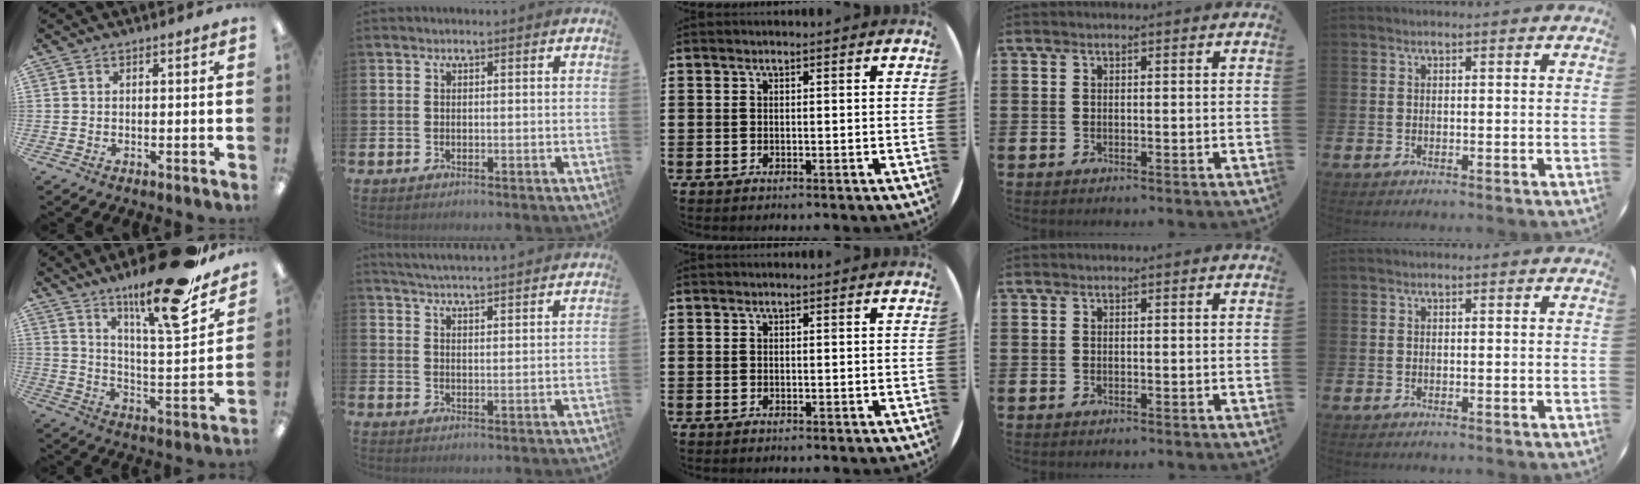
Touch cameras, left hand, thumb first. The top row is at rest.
{"thumb": {"total": 20.7, "force": [15.6, 3.9, 13.0], "torque": [-0.204, -0.104, 0.248]}, "index": {"total": 4.8, "force": [4.8, -0.5, 0.2], "torque": [-0.025, -0.034, 0.085]}}